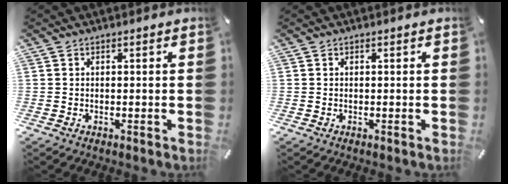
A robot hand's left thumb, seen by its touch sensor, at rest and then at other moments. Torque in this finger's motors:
{"motor_torque": [0.01, 0.01, 0.00, 0.00, 0.00]}